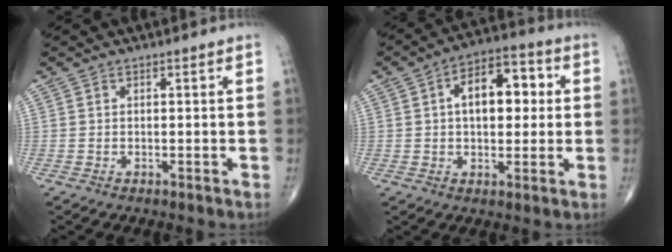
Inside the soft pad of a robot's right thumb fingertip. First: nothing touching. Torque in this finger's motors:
{"motor_torque": [0.49, 2.31, 0.92, -0.05, 0.10]}